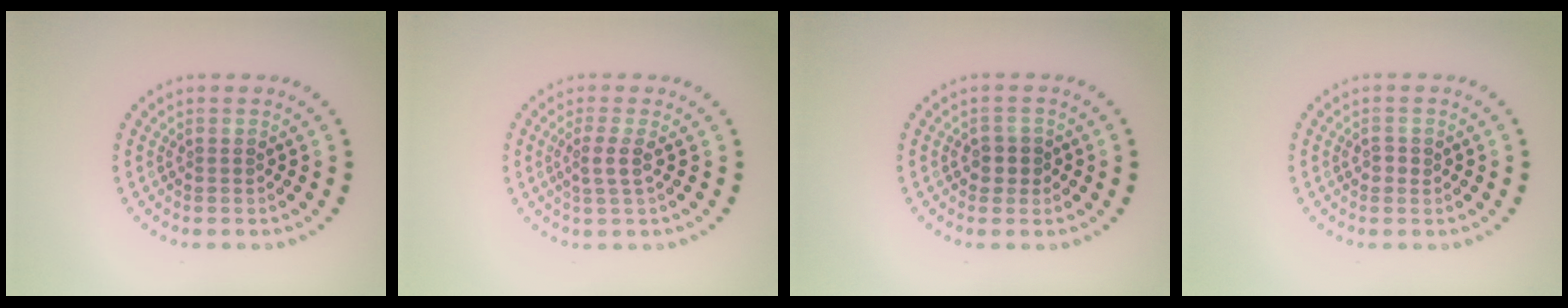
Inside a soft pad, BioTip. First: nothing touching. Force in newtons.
{"total": 1.8, "press": 1.4, "slide": 1.1}
{"total": 1.7, "press": 1.5, "slide": 0.7}
{"total": 1.1, "press": 1.0, "slide": 0.3}